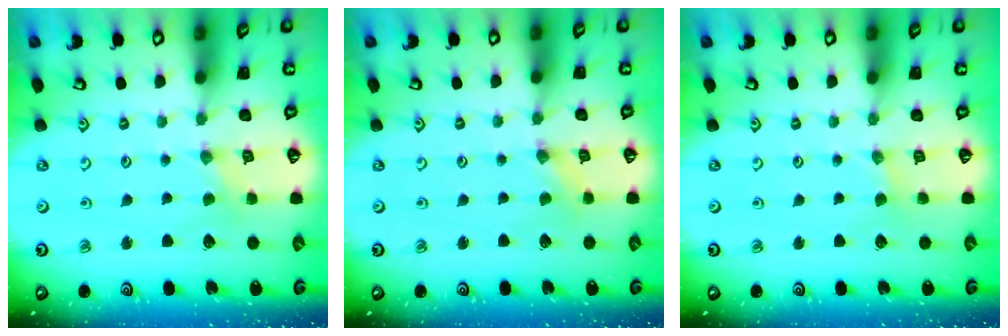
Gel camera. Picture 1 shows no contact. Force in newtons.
{"total": 0.0}
{"total": 0.6, "press": 0.6, "slide": 0.2}